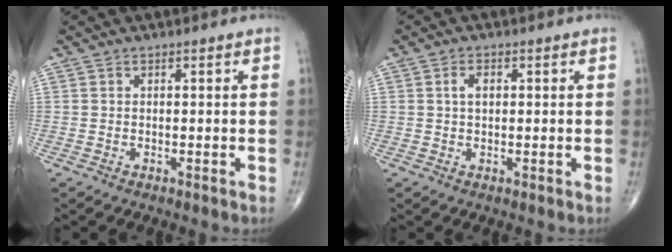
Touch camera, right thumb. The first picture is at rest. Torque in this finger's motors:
{"motor_torque": [0.20, 0.45, 0.23, 0.11, 0.14]}